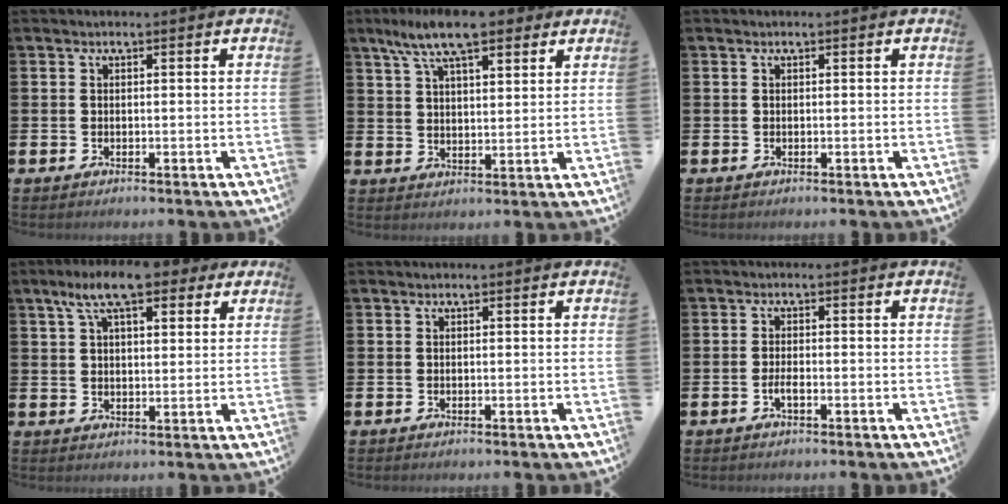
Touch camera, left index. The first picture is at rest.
{"total": 9.5, "force": [7.6, 2.6, 5.1], "torque": [-0.108, -0.016, 0.138]}
{"total": 0.0}
{"total": 8.9, "force": [6.6, 3.1, 5.1], "torque": [-0.098, -0.011, 0.117]}
{"total": 0.0}
{"total": 1.4, "force": [-0.7, 0.4, 1.2], "torque": [-0.031, 0.002, -0.011]}